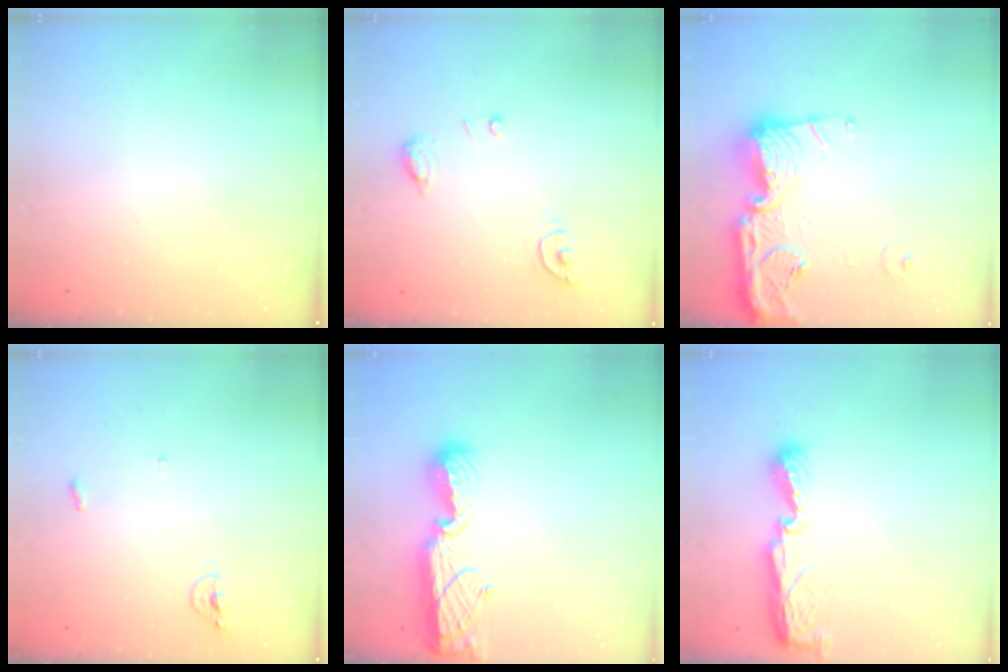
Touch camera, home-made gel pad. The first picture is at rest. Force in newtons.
{"total": 7.9, "press": 7.9, "slide": 0.7}
{"total": 17.8, "press": 17.7, "slide": 1.5}
{"total": 4.1, "press": 4.0, "slide": 0.9}
{"total": 11.0, "press": 11.0, "slide": 1.0}
{"total": 8.5, "press": 8.5, "slide": 0.1}